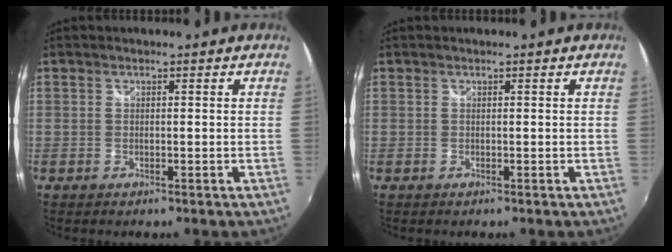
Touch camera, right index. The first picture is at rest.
{"total": 0.0}